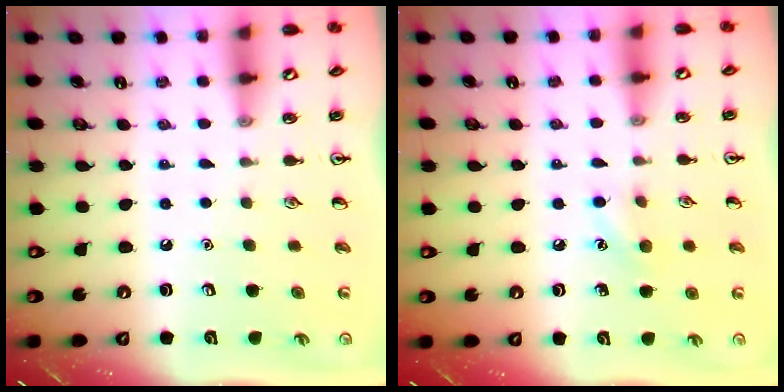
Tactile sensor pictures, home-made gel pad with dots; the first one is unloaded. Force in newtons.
{"total": 6.7, "press": 6.4, "slide": 1.9}